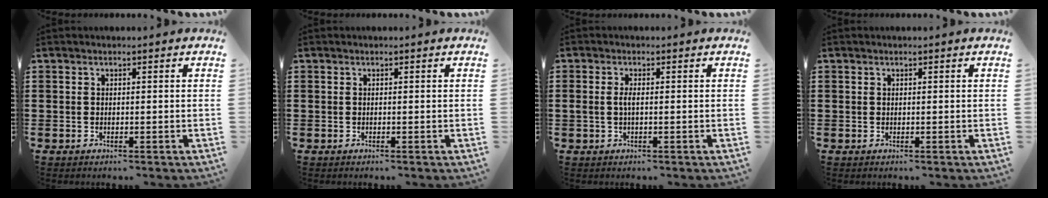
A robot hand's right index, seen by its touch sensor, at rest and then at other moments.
{"total": 0.0}
{"total": 1.7, "force": [-0.3, 0.5, 1.6], "torque": [-0.046, -0.004, -0.011]}
{"total": 0.0}